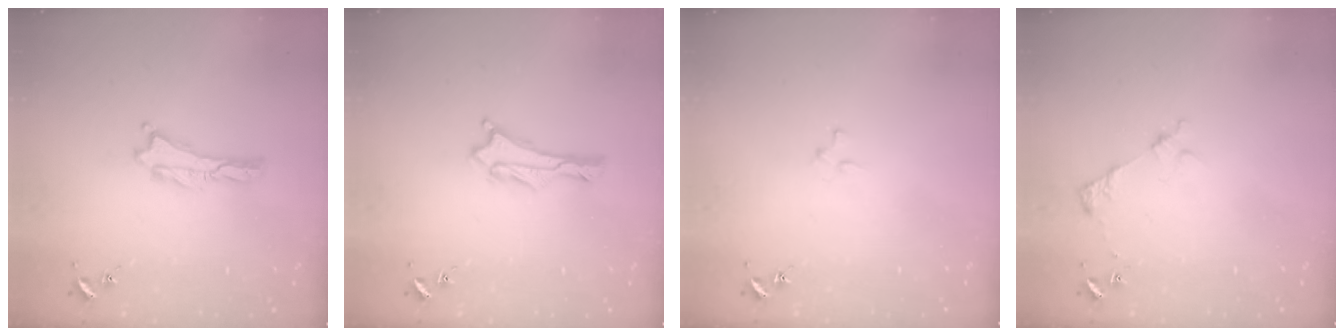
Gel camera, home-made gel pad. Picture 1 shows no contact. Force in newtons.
{"total": 1.9, "press": 1.9, "slide": 0.1}
{"total": 1.9, "press": 1.9, "slide": 0.2}
{"total": 2.9, "press": 2.9, "slide": 0.4}